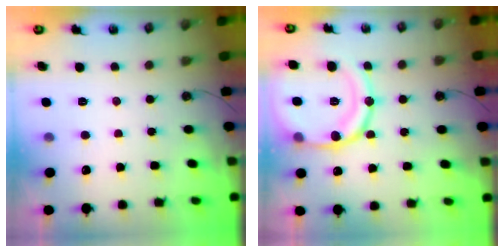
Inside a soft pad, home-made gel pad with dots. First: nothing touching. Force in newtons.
{"total": 17.8, "press": 17.8, "slide": 1.5}